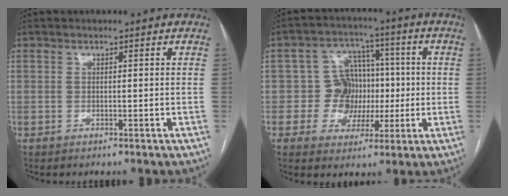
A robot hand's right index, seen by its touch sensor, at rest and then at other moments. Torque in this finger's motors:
{"motor_torque": [0.42, 0.07, 0.07, 0.02]}